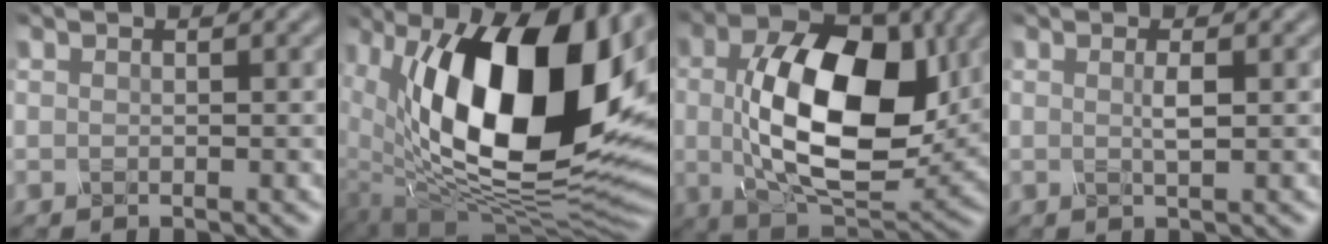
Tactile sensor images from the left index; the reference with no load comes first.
{"total": 18.6, "force": [4.2, 9.1, 15.7], "torque": [-0.242, -0.003, 0.069]}
{"total": 12.6, "force": [0.9, 7.0, 10.5], "torque": [-0.180, -0.004, 0.017]}
{"total": 1.2, "force": [0.1, 0.2, 1.1], "torque": [-0.022, 0.002, -0.003]}